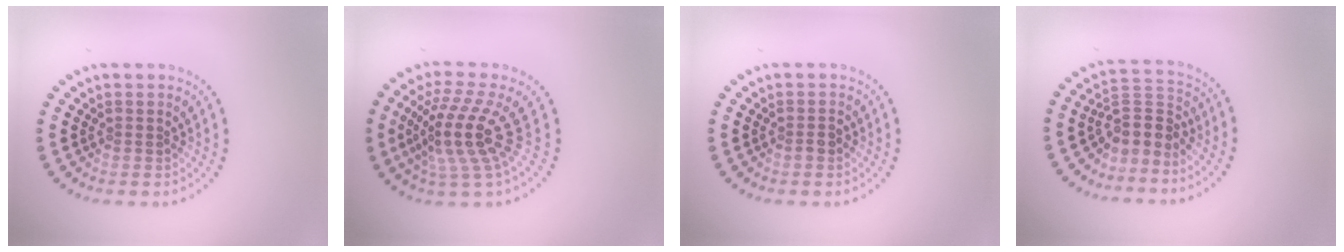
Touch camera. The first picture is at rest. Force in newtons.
{"total": 4.8, "press": 3.6, "slide": 3.2}
{"total": 0.8, "press": 0.7, "slide": 0.4}
{"total": 3.1, "press": 2.3, "slide": 2.1}